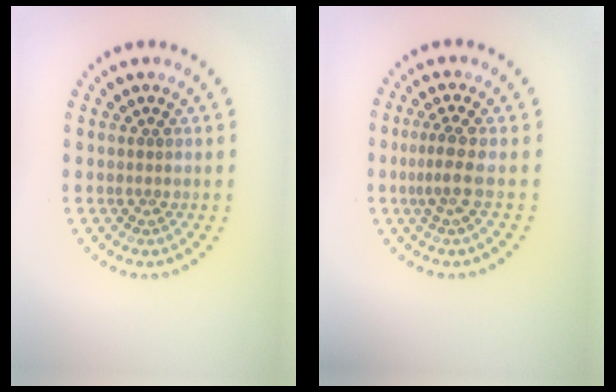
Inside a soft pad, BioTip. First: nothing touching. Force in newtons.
{"total": 2.3, "press": 1.5, "slide": 1.7}